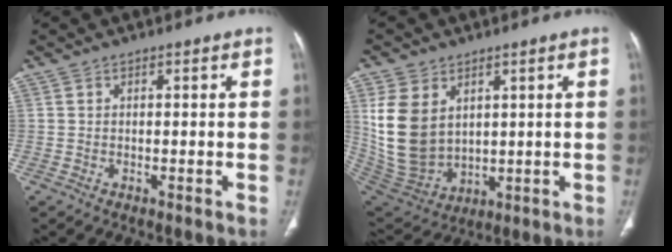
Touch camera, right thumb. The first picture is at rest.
{"total": 14.4, "force": [3.8, 10.3, 9.3], "torque": [-0.167, -0.017, 0.101]}